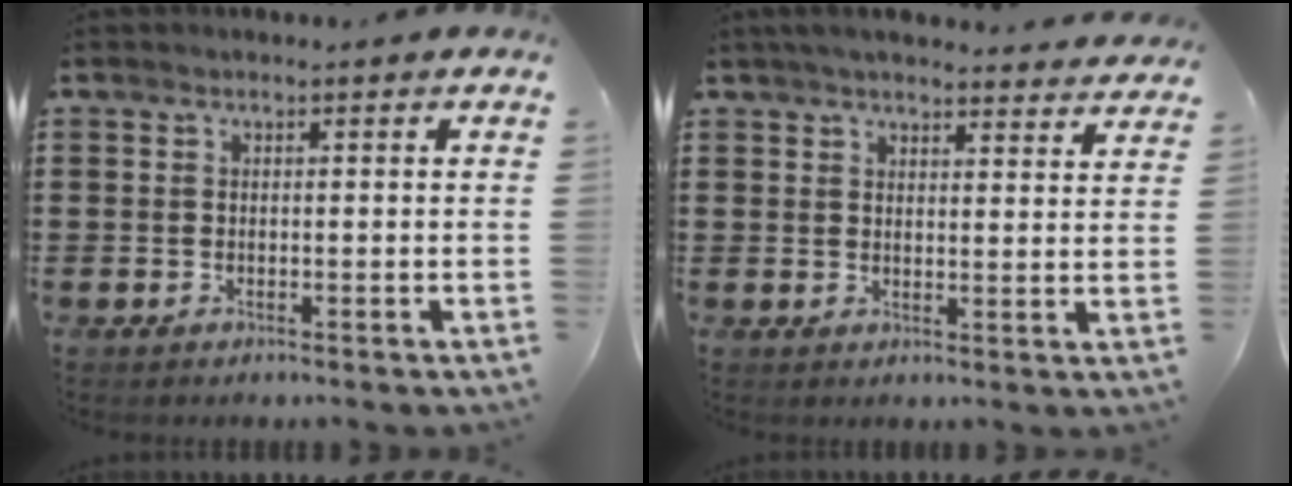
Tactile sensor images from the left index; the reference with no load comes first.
{"total": 4.1, "force": [3.9, 0.2, 1.2], "torque": [-0.037, -0.015, 0.071]}